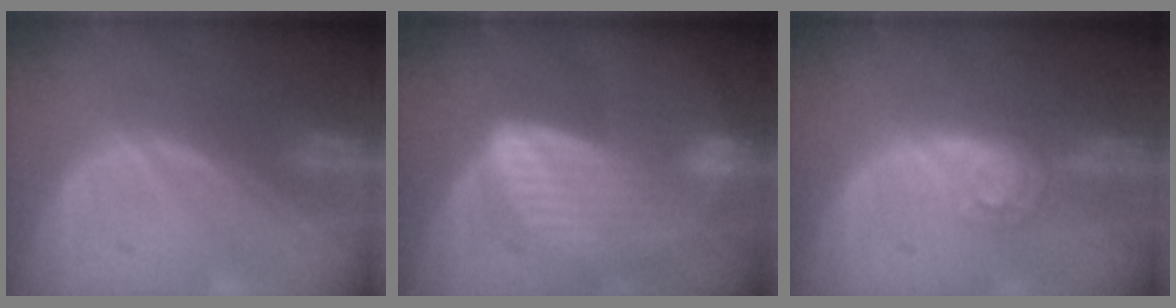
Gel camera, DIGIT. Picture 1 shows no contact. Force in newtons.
{"total": 6.7, "press": 6.7, "slide": 0.4}
{"total": 4.7, "press": 4.1, "slide": 2.3}